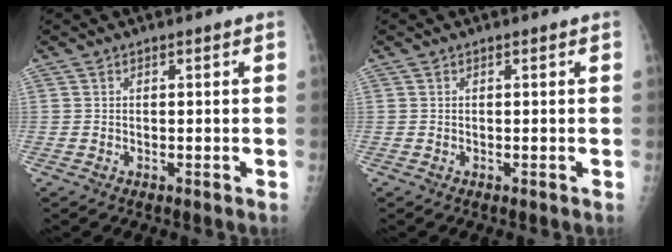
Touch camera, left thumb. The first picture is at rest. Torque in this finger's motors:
{"motor_torque": [0.00, 0.00, -0.01, -0.01, 0.00]}